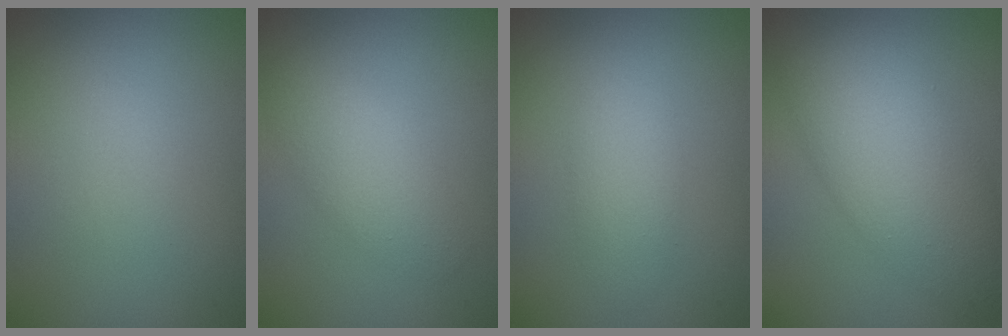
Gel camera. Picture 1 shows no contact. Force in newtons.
{"total": 2.7, "press": 2.7, "slide": 0.2}
{"total": 2.4, "press": 2.4, "slide": 0.0}
{"total": 6.8, "press": 6.8, "slide": 0.1}